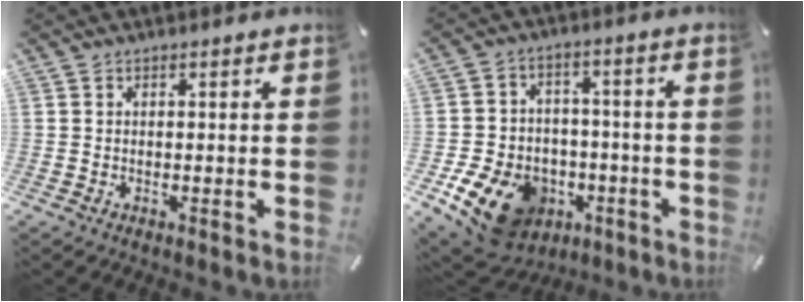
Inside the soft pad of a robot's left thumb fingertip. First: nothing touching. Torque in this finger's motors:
{"motor_torque": [0.52, 1.02, 0.42, 0.18, 0.14]}